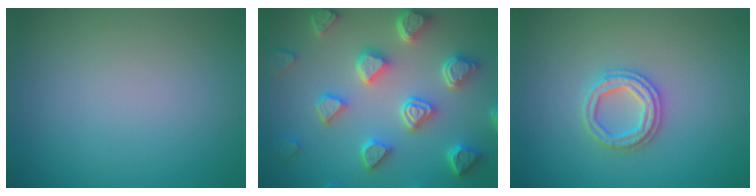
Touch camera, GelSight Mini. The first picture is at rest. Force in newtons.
{"total": 7.0, "press": 5.7, "slide": 4.1}
{"total": 2.4, "press": 2.4, "slide": 0.4}